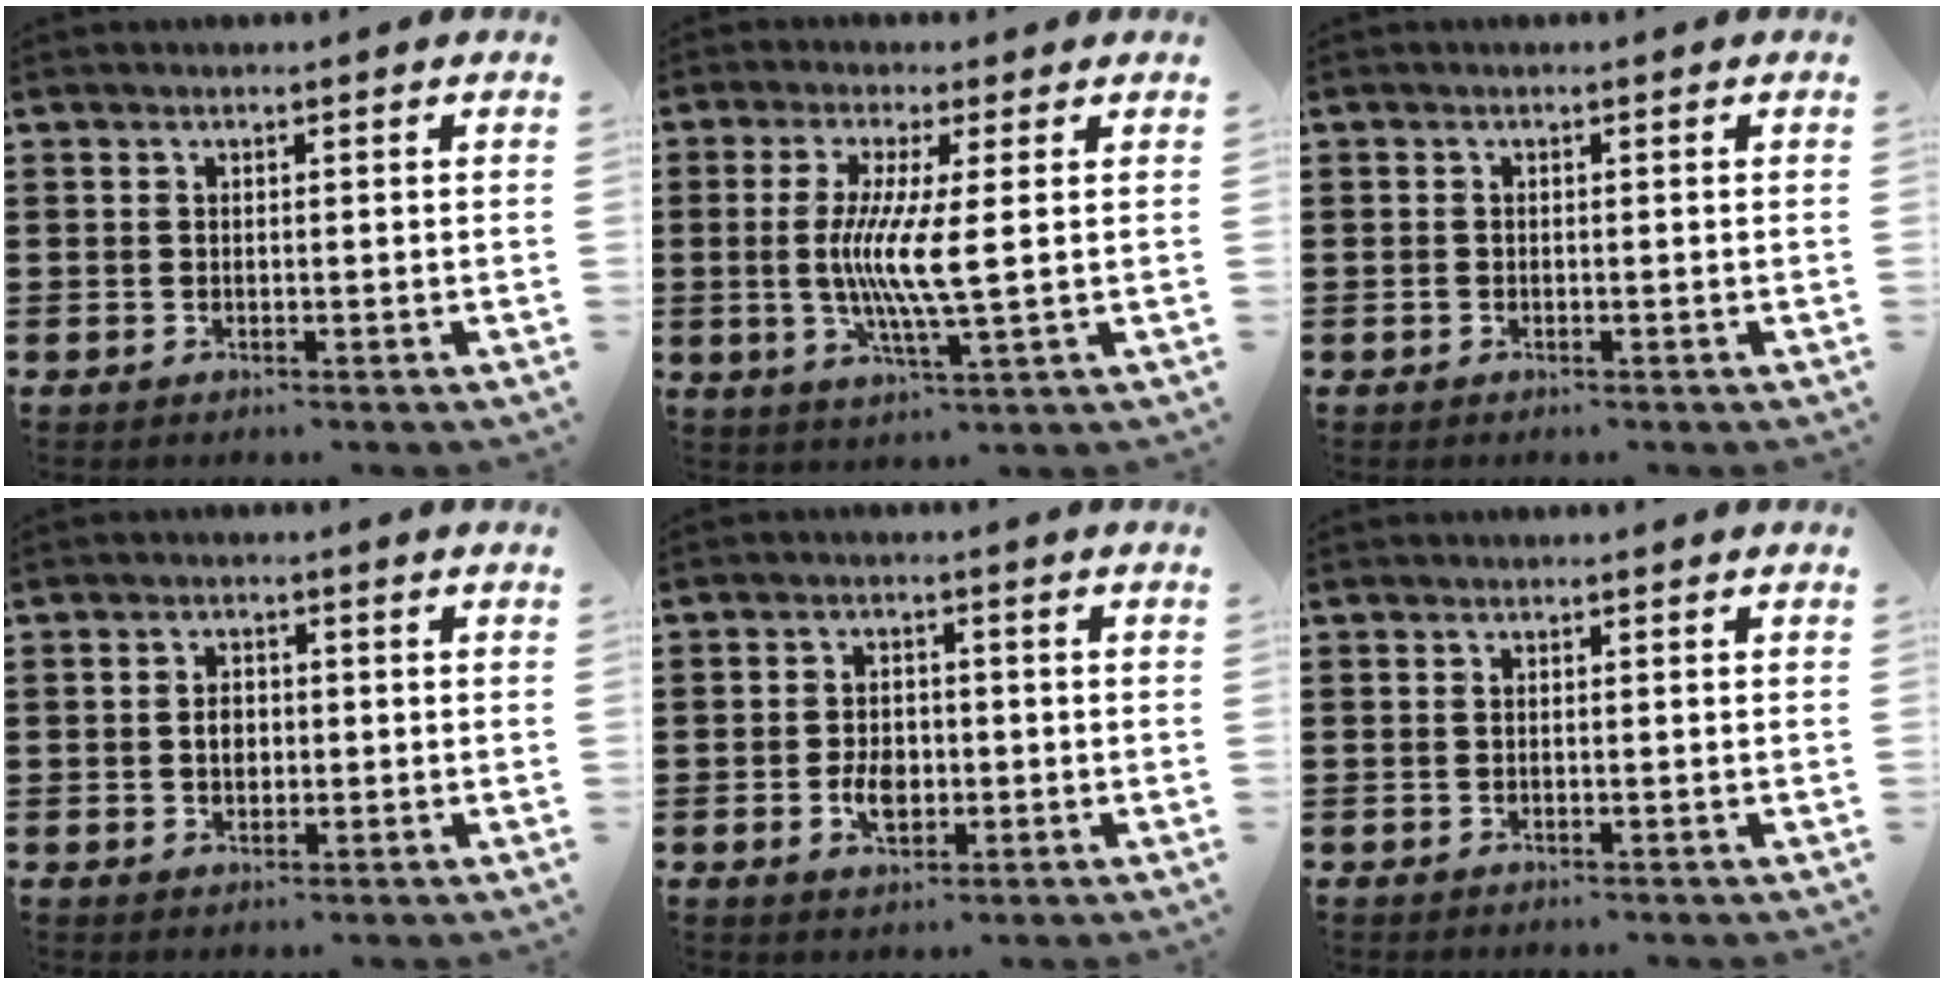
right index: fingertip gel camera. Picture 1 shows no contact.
{"total": 7.1, "force": [0.6, -0.1, 7.1], "torque": [-0.139, -0.010, 0.005]}
{"total": 0.5, "force": [-0.3, 0.3, 0.3], "torque": [-0.007, 0.000, -0.006]}
{"total": 2.7, "force": [-0.2, 1.8, 2.0], "torque": [-0.033, 0.003, -0.007]}
{"total": 4.5, "force": [-1.1, 3.0, 3.1], "torque": [-0.075, 0.000, -0.024]}
{"total": 0.0}